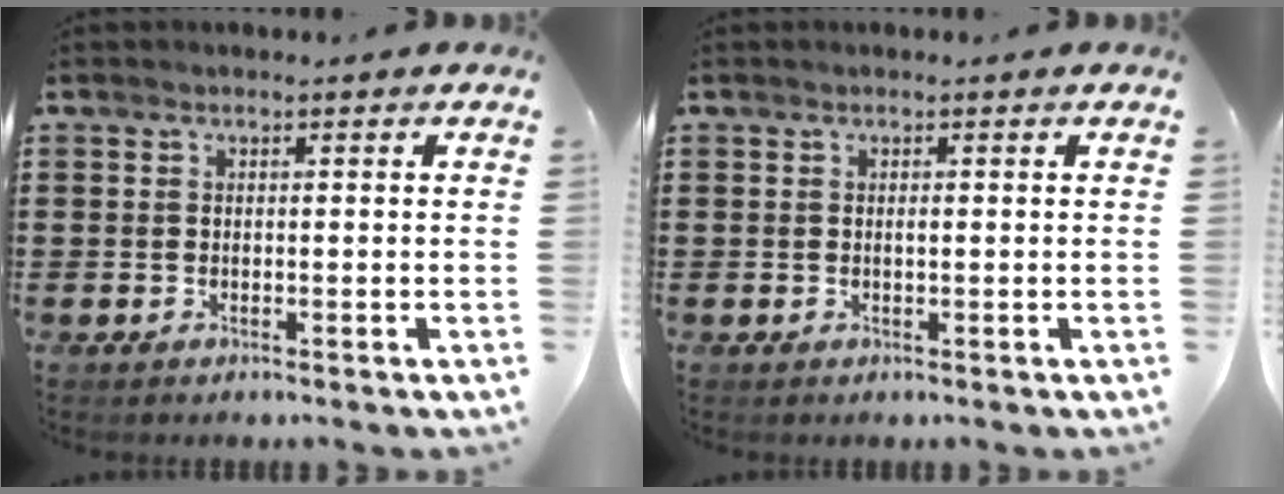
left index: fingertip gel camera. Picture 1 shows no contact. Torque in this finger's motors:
{"motor_torque": [0.40, 0.14, 0.02, 0.01]}